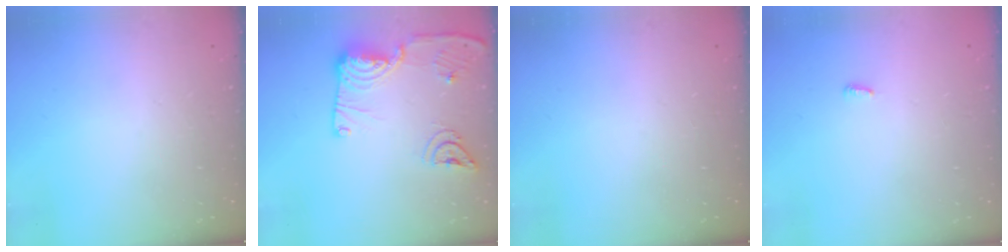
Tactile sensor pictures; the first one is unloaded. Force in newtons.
{"total": 16.4, "press": 16.3, "slide": 2.0}
{"total": 0.0}
{"total": 2.6, "press": 2.6, "slide": 0.2}